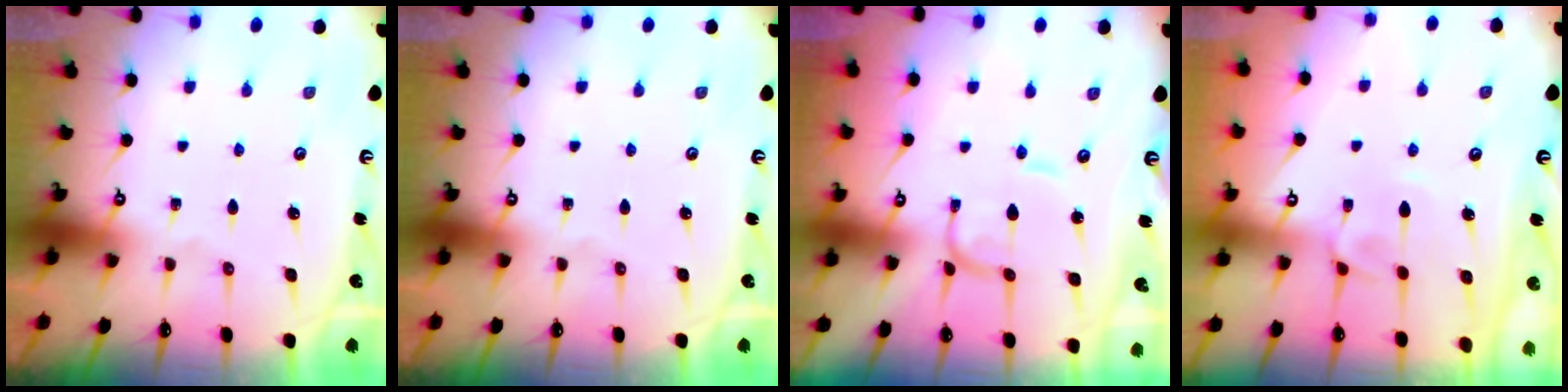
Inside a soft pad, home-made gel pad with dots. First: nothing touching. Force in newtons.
{"total": 0.0}
{"total": 1.6, "press": 1.6, "slide": 0.2}
{"total": 1.8, "press": 1.6, "slide": 0.8}